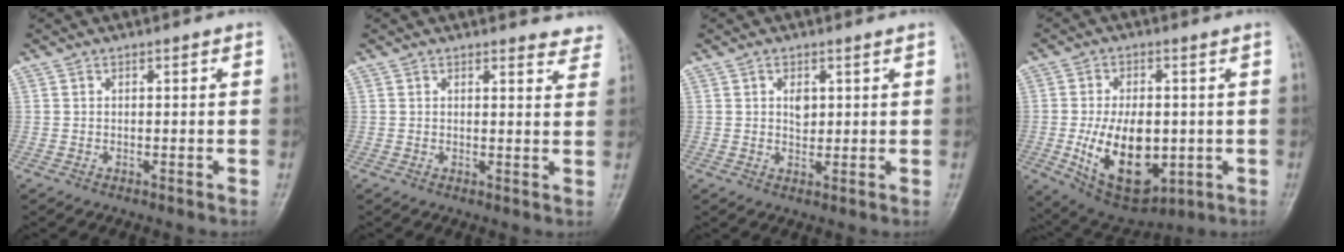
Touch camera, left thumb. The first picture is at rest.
{"total": 5.2, "force": [4.9, 1.4, 0.6], "torque": [0.020, -0.030, 0.034]}
{"total": 2.5, "force": [0.9, 1.5, 1.9], "torque": [-0.022, -0.005, 0.015]}
{"total": 15.4, "force": [-1.9, 8.9, 12.4], "torque": [-0.183, -0.007, -0.005]}